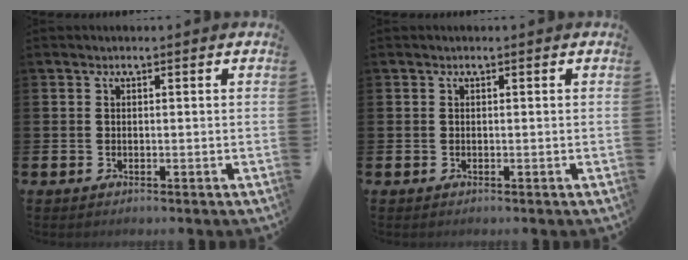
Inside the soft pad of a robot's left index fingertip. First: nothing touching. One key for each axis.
{"total": 0.0}